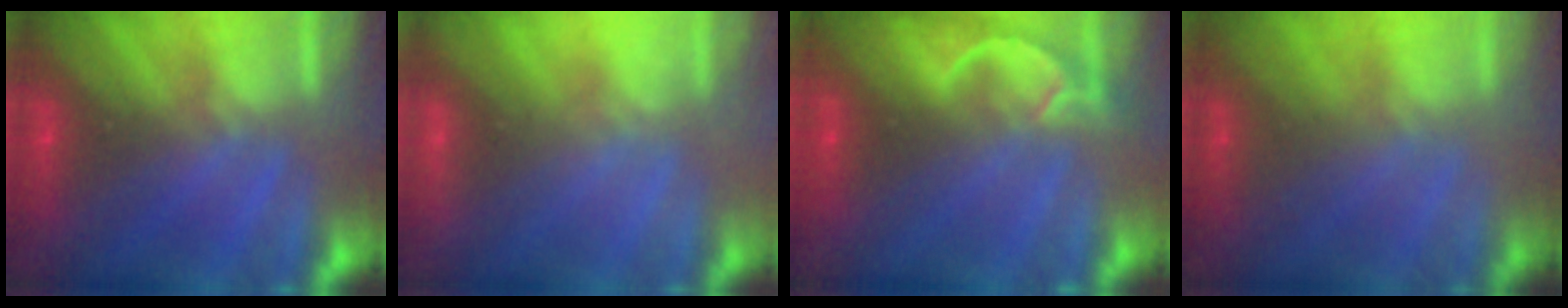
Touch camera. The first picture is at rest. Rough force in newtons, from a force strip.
{"total": 2.1}
{"total": 4.7}
{"total": 1.7}